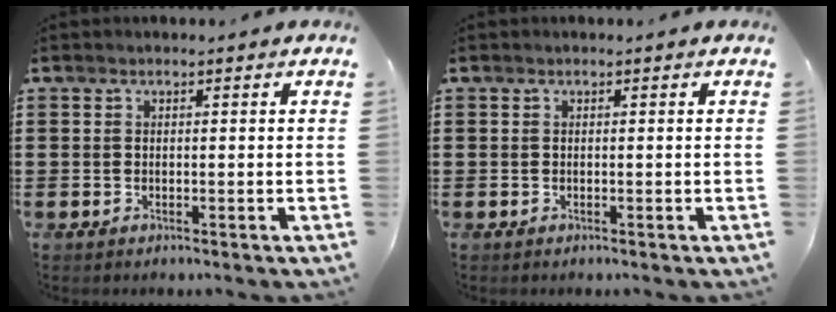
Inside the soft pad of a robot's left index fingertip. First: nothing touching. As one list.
[{"total": 0.0}]